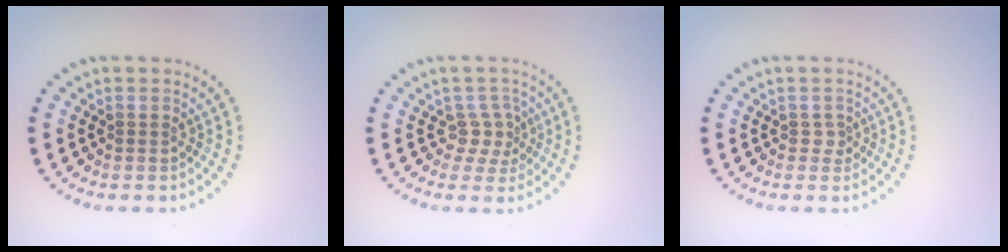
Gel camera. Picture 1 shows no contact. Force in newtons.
{"total": 2.2, "press": 1.6, "slide": 1.5}
{"total": 0.9, "press": 0.6, "slide": 0.7}